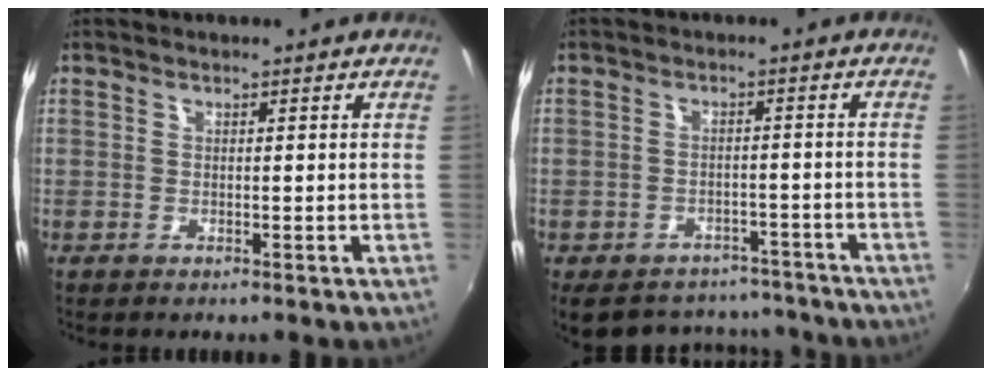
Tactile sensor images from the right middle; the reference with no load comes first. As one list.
[{"total": 14.8, "force": [-11.4, 8.1, 4.7], "torque": [-0.106, 0.026, -0.140]}]